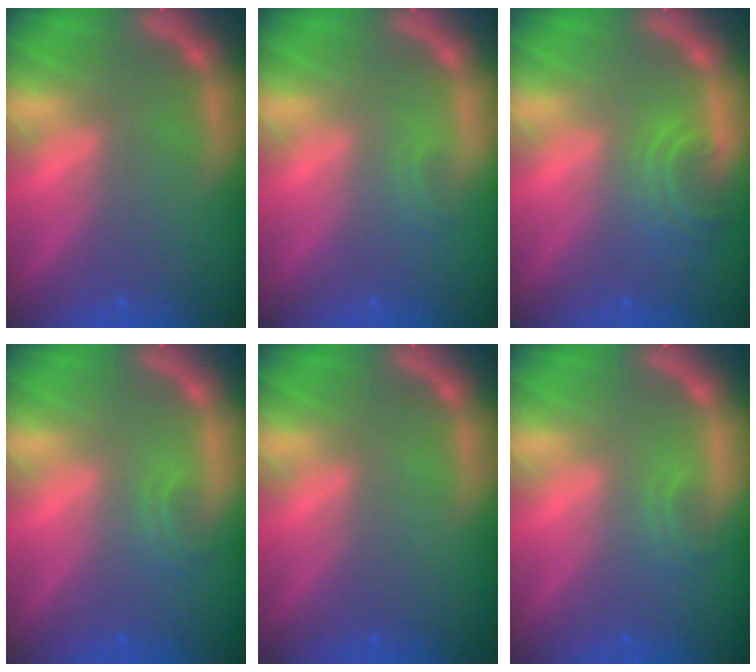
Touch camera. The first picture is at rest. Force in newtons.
{"total": 0.9}
{"total": 3.5}
{"total": 1.4}
{"total": 0.0}
{"total": 1.4}